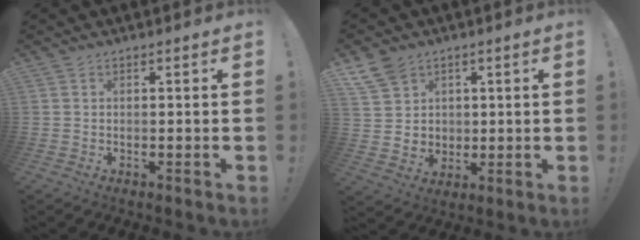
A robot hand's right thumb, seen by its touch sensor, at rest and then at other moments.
{"total": 9.6, "force": [5.2, 7.6, 2.8], "torque": [-0.055, -0.020, 0.110]}